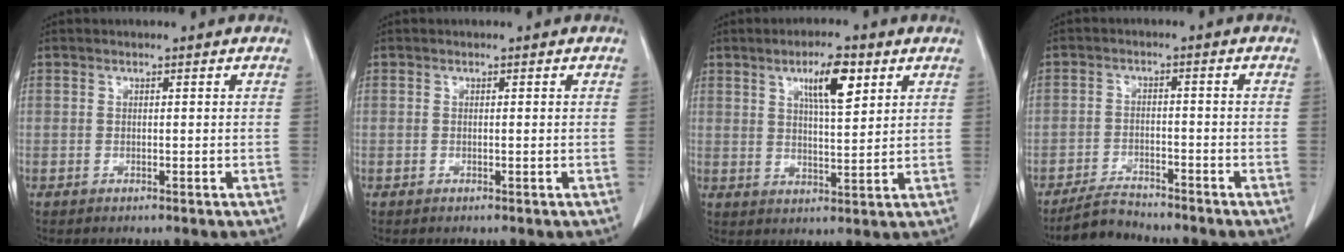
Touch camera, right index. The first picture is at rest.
{"total": 0.0}
{"total": 7.3, "force": [3.6, 1.5, 6.2], "torque": [-0.106, 0.002, 0.061]}
{"total": 4.5, "force": [-4.3, 1.0, 0.6], "torque": [-0.016, -0.011, -0.078]}